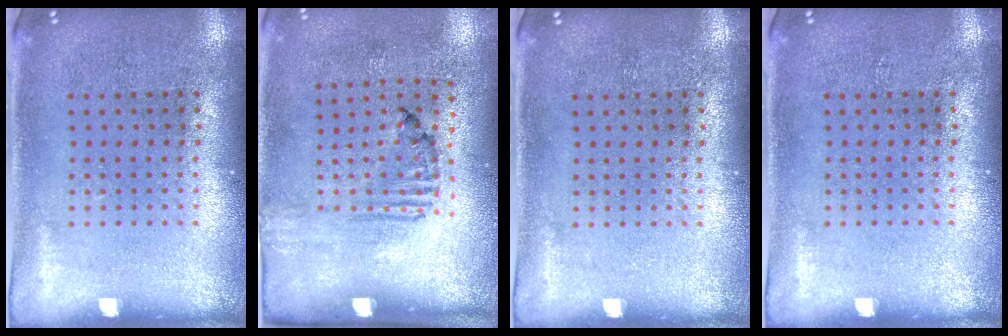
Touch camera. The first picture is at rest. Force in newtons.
{"total": 1.7, "press": 1.1, "slide": 1.3}
{"total": 0.0}
{"total": 0.0}